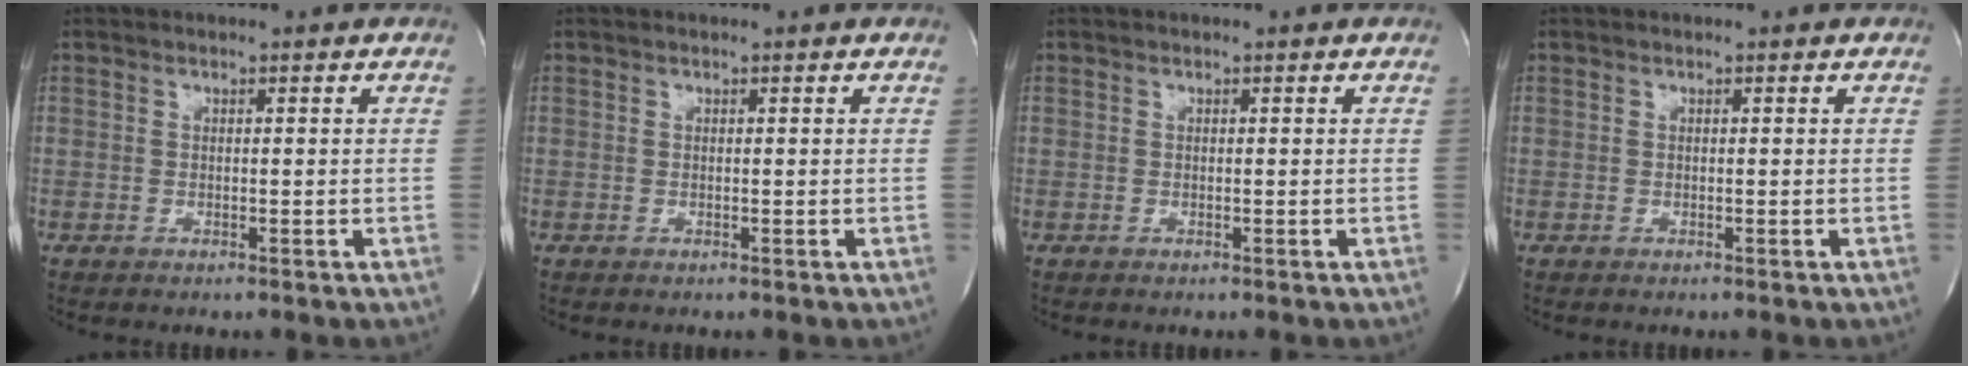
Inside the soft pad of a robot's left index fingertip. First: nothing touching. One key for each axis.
{"total": 0.0}
{"total": 0.0}
{"total": 0.0}